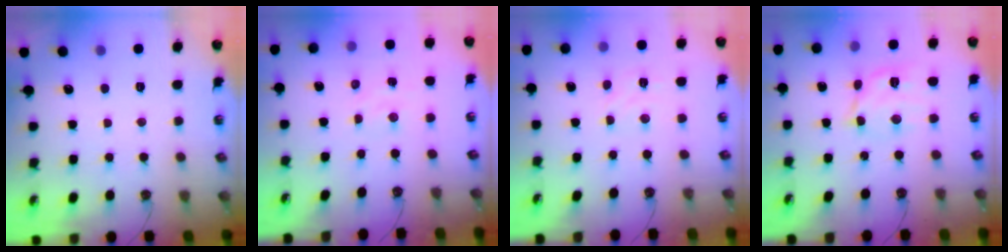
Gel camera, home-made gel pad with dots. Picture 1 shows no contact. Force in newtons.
{"total": 1.7, "press": 1.6, "slide": 0.3}
{"total": 2.5, "press": 2.5, "slide": 0.3}
{"total": 13.1, "press": 13.0, "slide": 1.3}